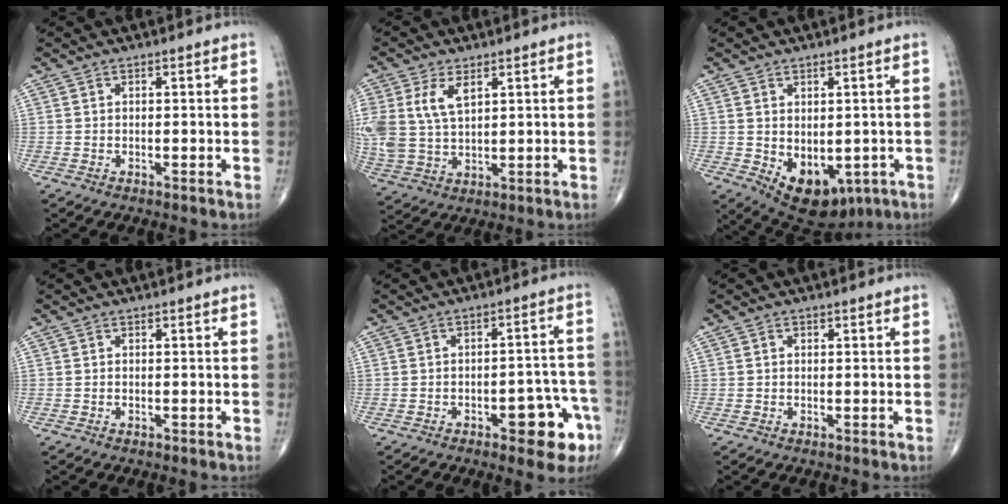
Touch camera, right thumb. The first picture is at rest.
{"total": 10.8, "force": [3.7, 6.2, 8.0], "torque": [-0.176, 0.000, 0.084]}
{"total": 11.4, "force": [-3.2, 7.2, 8.2], "torque": [-0.094, -0.004, -0.023]}
{"total": 0.0}
{"total": 10.3, "force": [-4.9, 4.2, 8.0], "torque": [-0.064, 0.042, -0.055]}
{"total": 0.6, "force": [0.1, 0.6, 0.2], "torque": [0.001, 0.000, 0.001]}